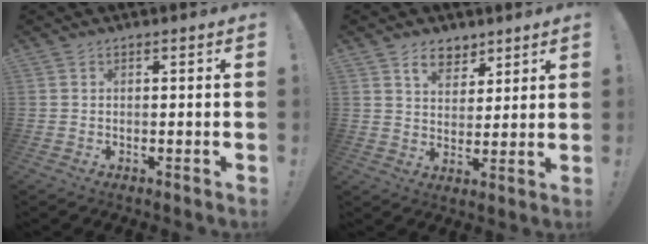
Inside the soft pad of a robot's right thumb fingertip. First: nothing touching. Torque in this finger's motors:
{"motor_torque": [0.11, 1.23, 0.59, 0.22, 0.09]}